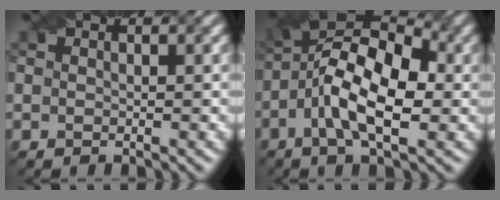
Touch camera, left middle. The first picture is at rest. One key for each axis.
{"total": 9.5, "fx": -1.5, "fy": 4.0, "fz": 8.4, "tx": -0.149, "ty": 0.028, "tz": -0.038}